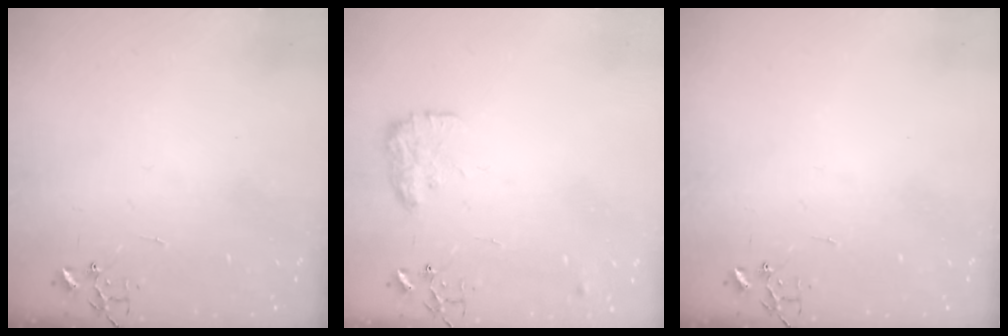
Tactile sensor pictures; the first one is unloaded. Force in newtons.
{"total": 10.8, "press": 10.8, "slide": 0.6}
{"total": 0.0}